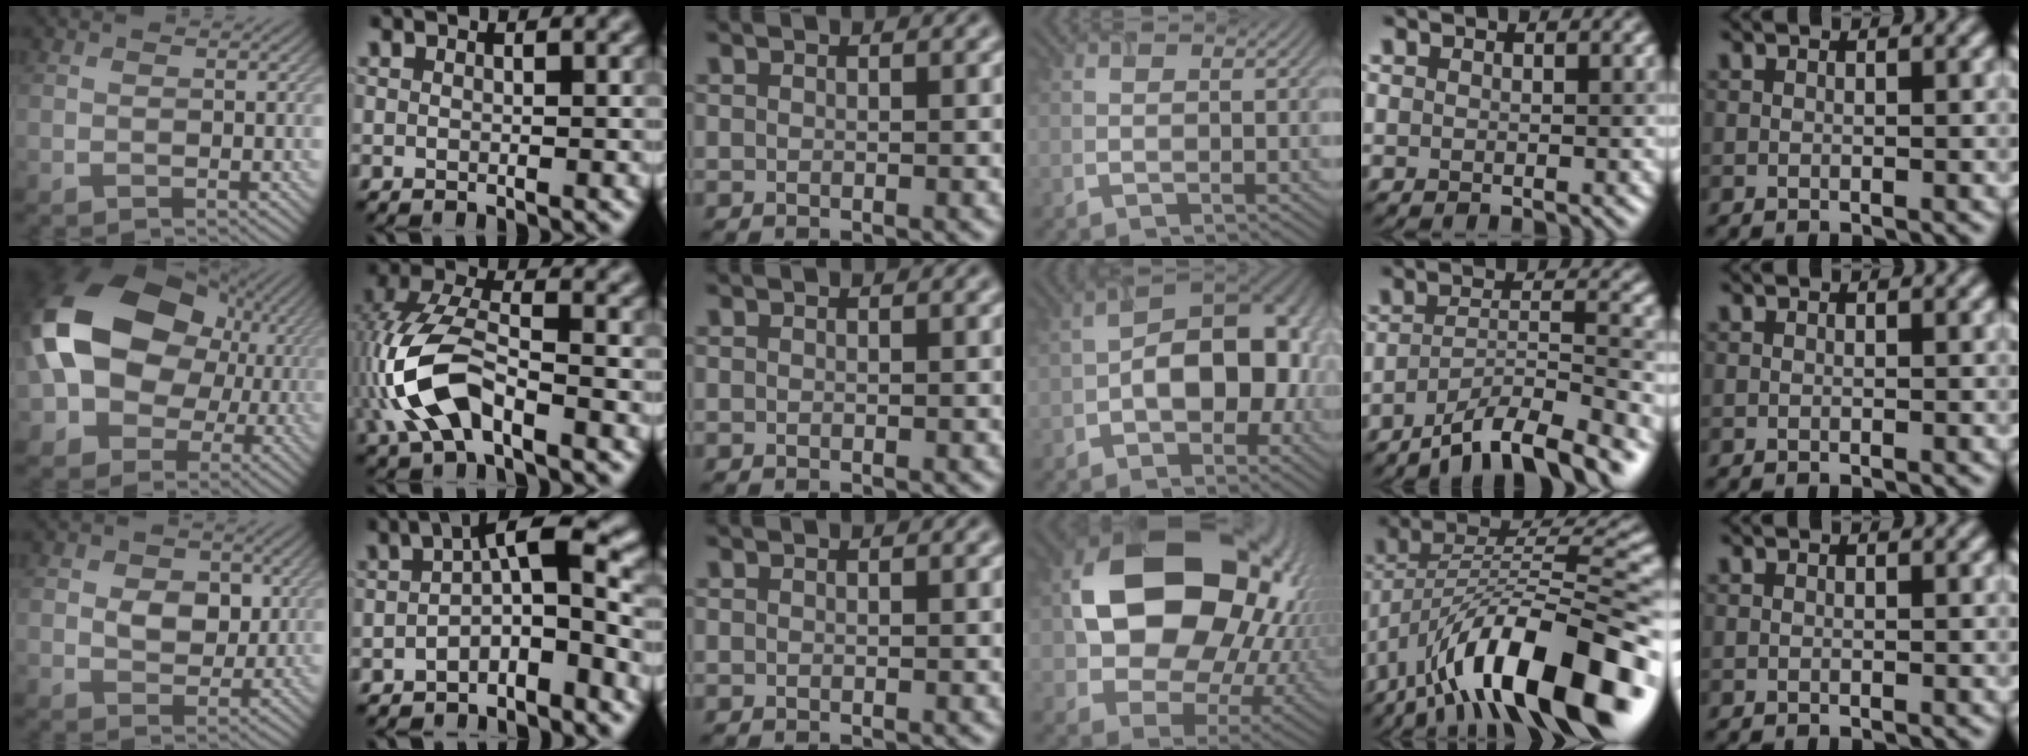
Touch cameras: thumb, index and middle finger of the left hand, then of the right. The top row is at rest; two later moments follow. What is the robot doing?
{"motion": "open", "object": "airpods case & airpods"}